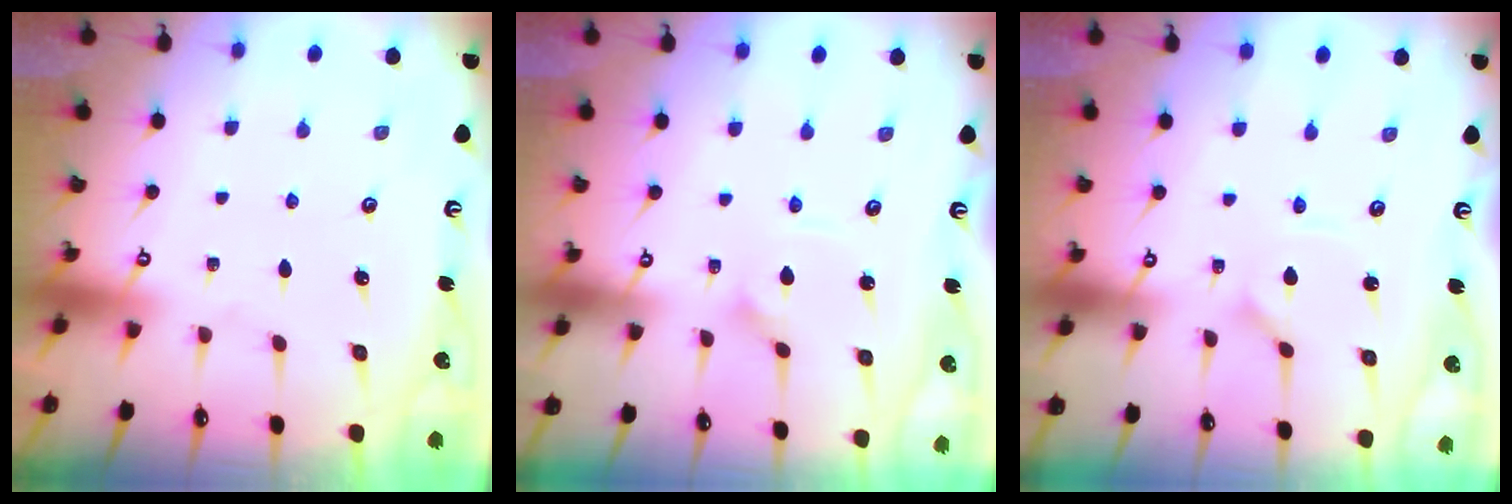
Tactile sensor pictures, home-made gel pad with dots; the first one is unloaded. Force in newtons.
{"total": 2.3, "press": 2.3, "slide": 0.1}
{"total": 0.9, "press": 0.9, "slide": 0.0}